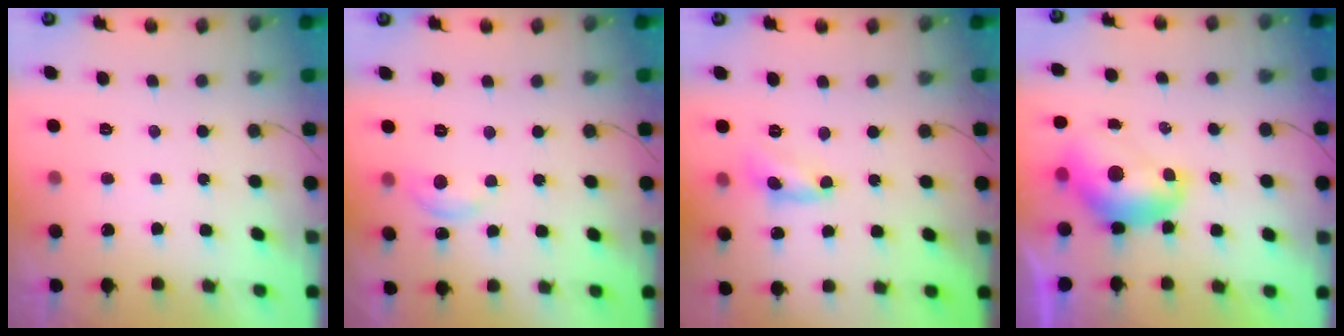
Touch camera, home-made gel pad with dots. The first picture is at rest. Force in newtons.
{"total": 5.9, "press": 5.9, "slide": 0.8}
{"total": 3.6, "press": 3.6, "slide": 0.2}
{"total": 9.6, "press": 9.6, "slide": 1.0}